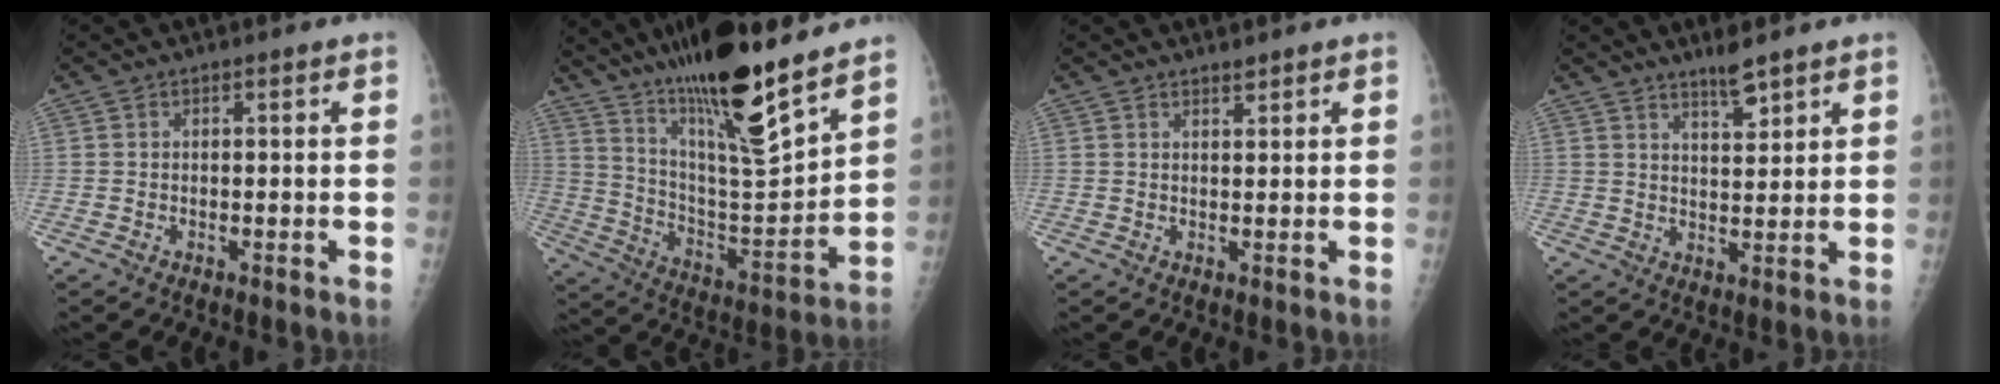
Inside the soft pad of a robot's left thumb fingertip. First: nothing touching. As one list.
[{"total": 22.5, "force": [16.9, 2.6, 14.7], "torque": [-0.225, -0.082, 0.297]}, {"total": 1.3, "force": [1.2, 0.2, 0.4], "torque": [-0.002, -0.010, 0.019]}, {"total": 4.4, "force": [3.6, 0.7, 2.5], "torque": [-0.034, -0.031, 0.062]}]